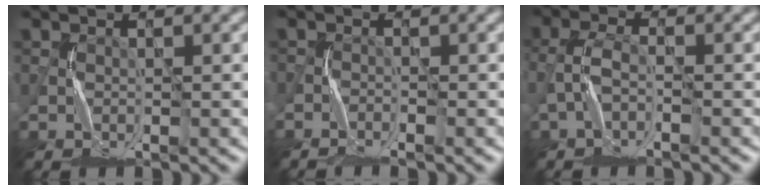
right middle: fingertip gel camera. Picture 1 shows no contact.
{"total": 1.6, "force": [-1.6, 0.2, 0.2], "torque": [-0.003, -0.001, -0.034]}
{"total": 2.1, "force": [-1.5, 0.5, 1.3], "torque": [-0.025, 0.007, -0.036]}